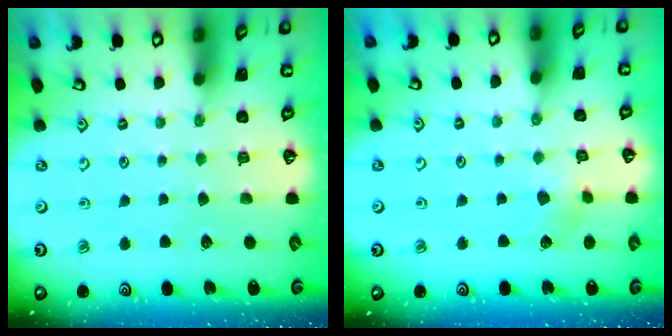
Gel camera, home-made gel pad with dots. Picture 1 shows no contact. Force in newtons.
{"total": 3.4, "press": 3.4, "slide": 0.4}